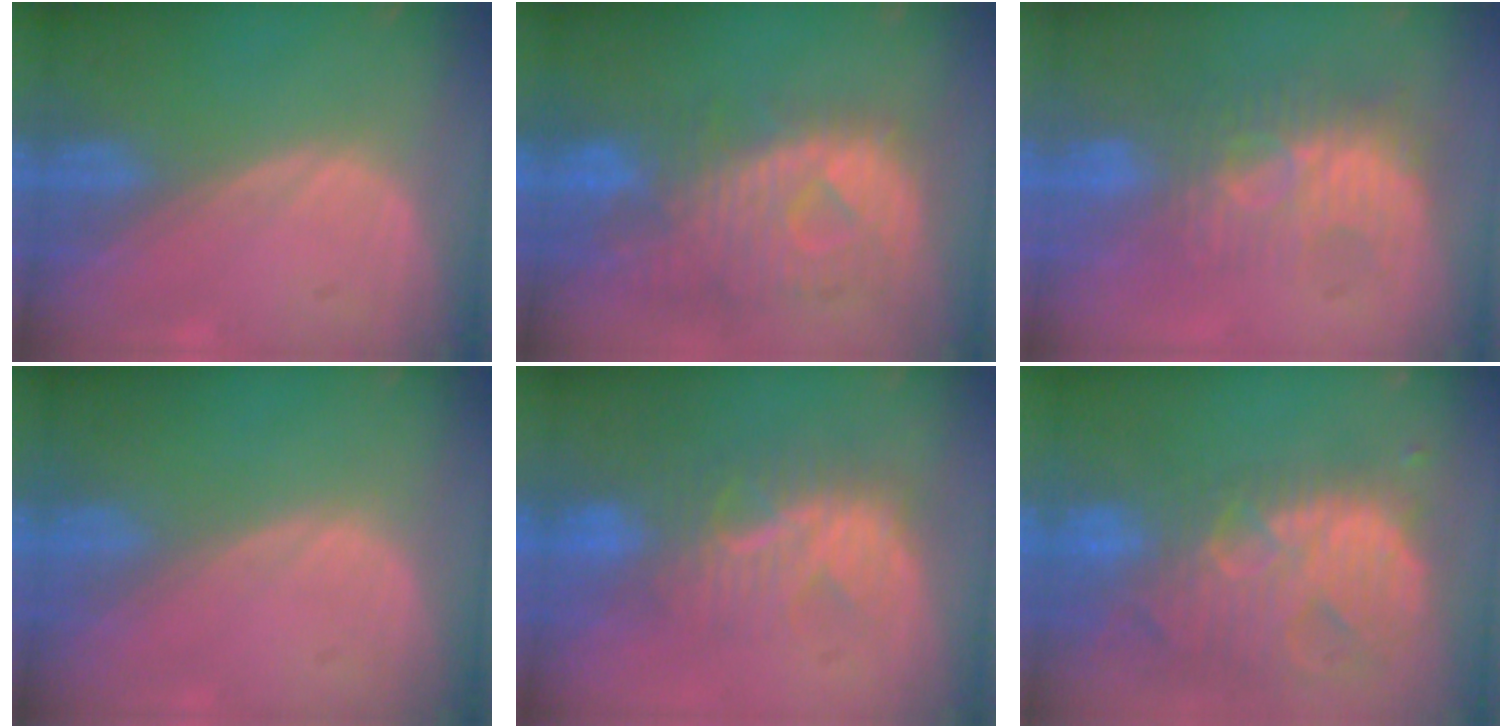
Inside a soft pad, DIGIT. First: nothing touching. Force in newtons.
{"total": 10.9, "press": 9.7, "slide": 5.1}
{"total": 8.7, "press": 8.0, "slide": 3.4}
{"total": 0.0}
{"total": 8.4, "press": 7.9, "slide": 2.6}
{"total": 13.9, "press": 11.8, "slide": 7.4}